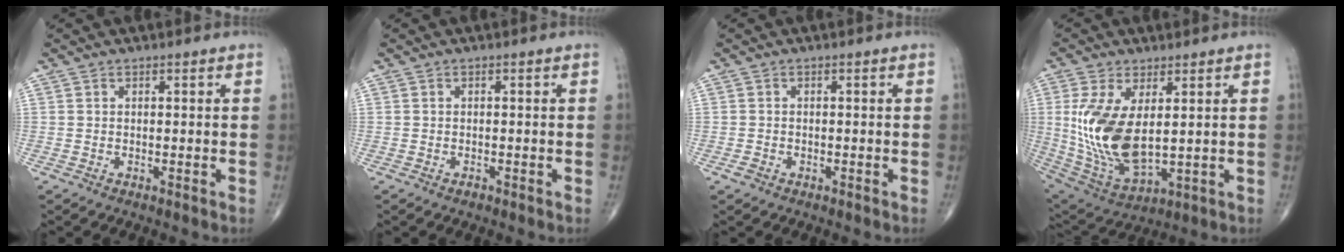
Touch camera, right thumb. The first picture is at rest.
{"total": 0.7, "force": [-0.5, 0.4, 0.3], "torque": [-0.003, 0.001, -0.008]}
{"total": 1.1, "force": [-0.6, 0.8, 0.5], "torque": [-0.011, 0.005, -0.011]}
{"total": 15.9, "force": [1.9, 7.8, 13.7], "torque": [-0.280, -0.019, 0.060]}